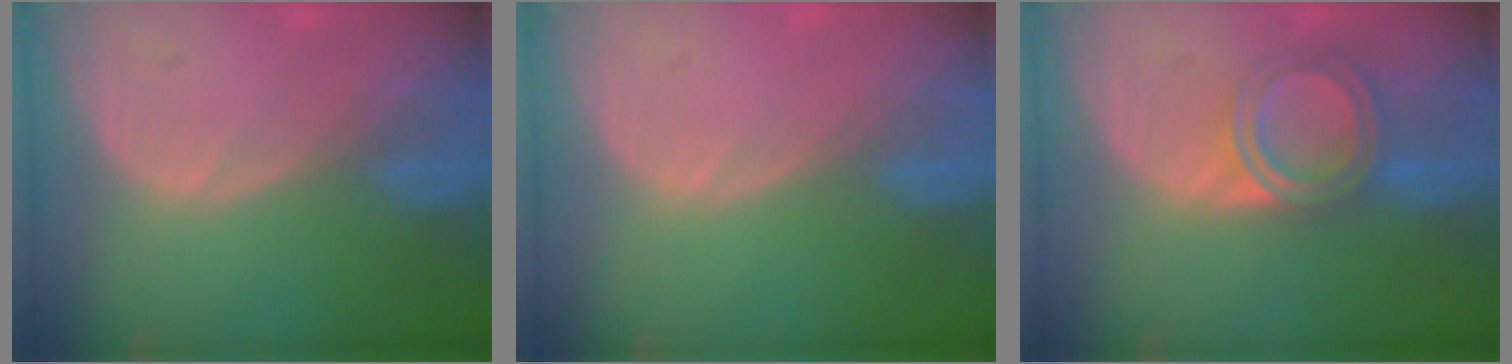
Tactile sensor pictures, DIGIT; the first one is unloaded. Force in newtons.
{"total": 0.0}
{"total": 6.4, "press": 5.4, "slide": 3.5}